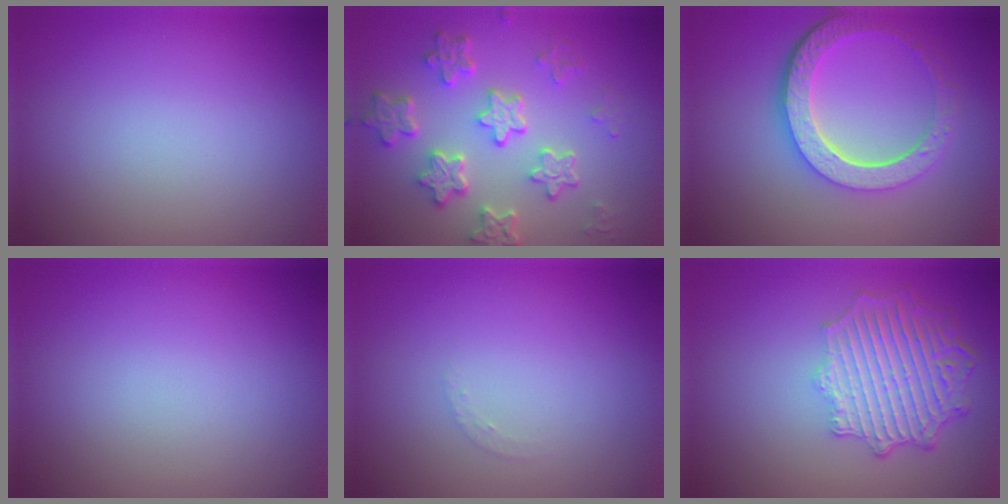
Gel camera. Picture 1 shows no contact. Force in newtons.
{"total": 5.6, "press": 4.4, "slide": 3.6}
{"total": 6.0, "press": 4.5, "slide": 4.0}
{"total": 0.0}
{"total": 0.7, "press": 0.7, "slide": 0.1}
{"total": 6.4, "press": 4.9, "slide": 4.1}